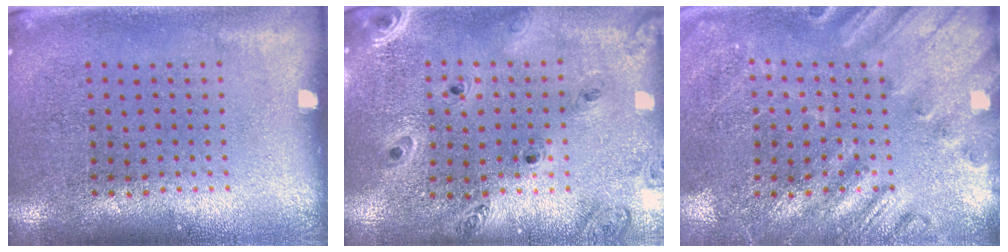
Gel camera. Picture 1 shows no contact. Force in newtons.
{"total": 1.4, "press": 1.4, "slide": 0.1}
{"total": 2.3, "press": 2.1, "slide": 0.9}